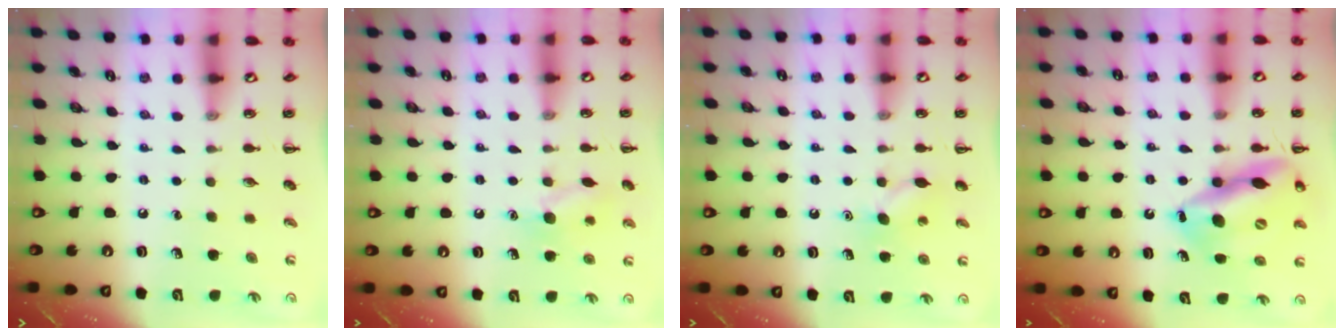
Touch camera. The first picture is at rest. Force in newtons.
{"total": 8.6, "press": 8.5, "slide": 1.4}
{"total": 7.0, "press": 6.8, "slide": 1.6}
{"total": 17.0, "press": 16.5, "slide": 4.3}